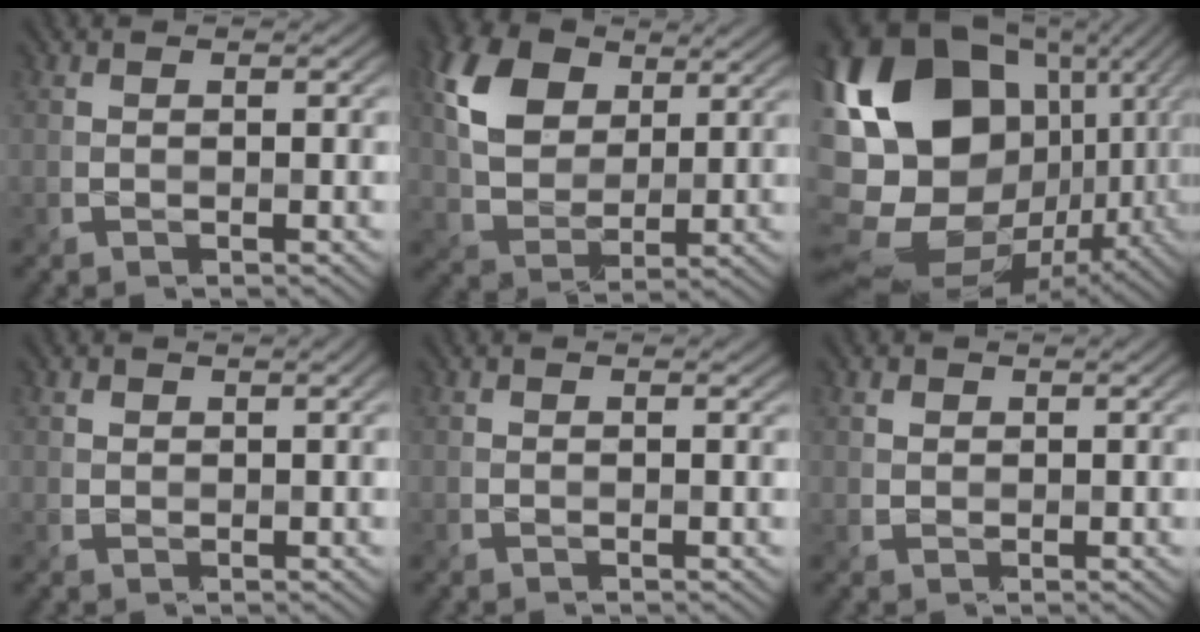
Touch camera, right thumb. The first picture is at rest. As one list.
[{"total": 10.0, "force": [4.5, 6.6, 6.0], "torque": [-0.153, 0.010, 0.078]}, {"total": 21.5, "force": [3.3, 15.5, 14.6], "torque": [-0.301, -0.006, 0.094]}, {"total": 1.3, "force": [0.9, 0.8, 0.5], "torque": [-0.010, 0.000, 0.018]}, {"total": 0.6, "force": [0.5, 0.1, 0.1], "torque": [-0.002, 0.000, 0.011]}, {"total": 1.2, "force": [0.7, 0.9, 0.3], "torque": [-0.005, -0.001, 0.014]}]